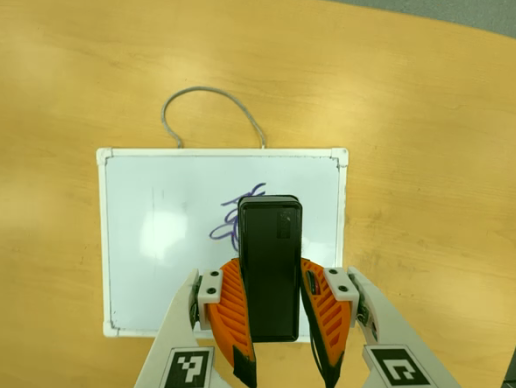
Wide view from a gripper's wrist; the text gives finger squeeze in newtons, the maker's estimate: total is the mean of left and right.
{"total": 6.6, "left": 5.3, "right": 7.9}